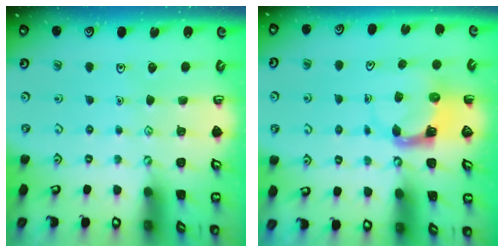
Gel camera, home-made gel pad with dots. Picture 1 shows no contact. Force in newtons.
{"total": 3.7, "press": 3.7, "slide": 0.7}